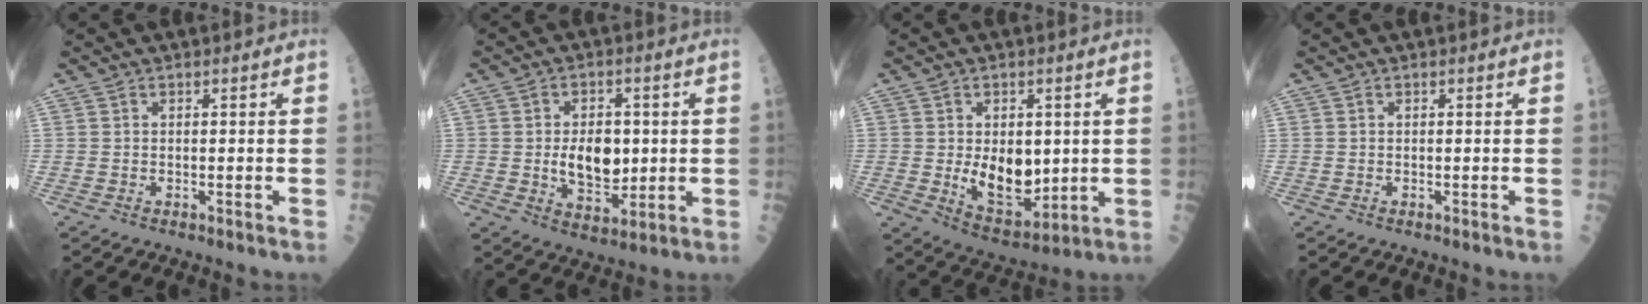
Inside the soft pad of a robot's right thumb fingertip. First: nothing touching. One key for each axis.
{"total": 9.7, "fx": 0.1, "fy": 6.2, "fz": 7.5, "tx": -0.086, "ty": -0.008, "tz": 0.010}
{"total": 11.1, "fx": 0.1, "fy": 6.9, "fz": 8.7, "tx": -0.096, "ty": -0.022, "tz": 0.021}
{"total": 0.0}